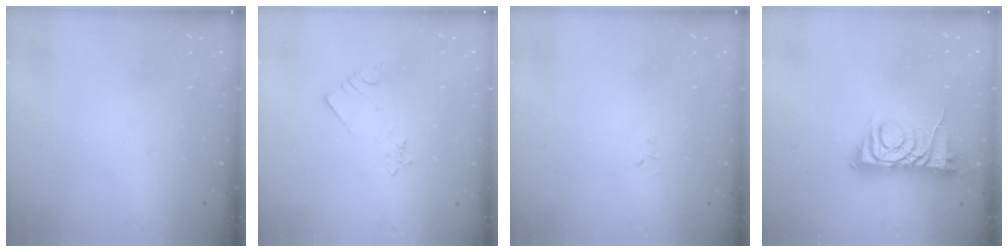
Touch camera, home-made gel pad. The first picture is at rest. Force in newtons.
{"total": 2.1, "press": 2.1, "slide": 0.4}
{"total": 2.6, "press": 2.6, "slide": 0.4}
{"total": 9.4, "press": 9.4, "slide": 0.5}